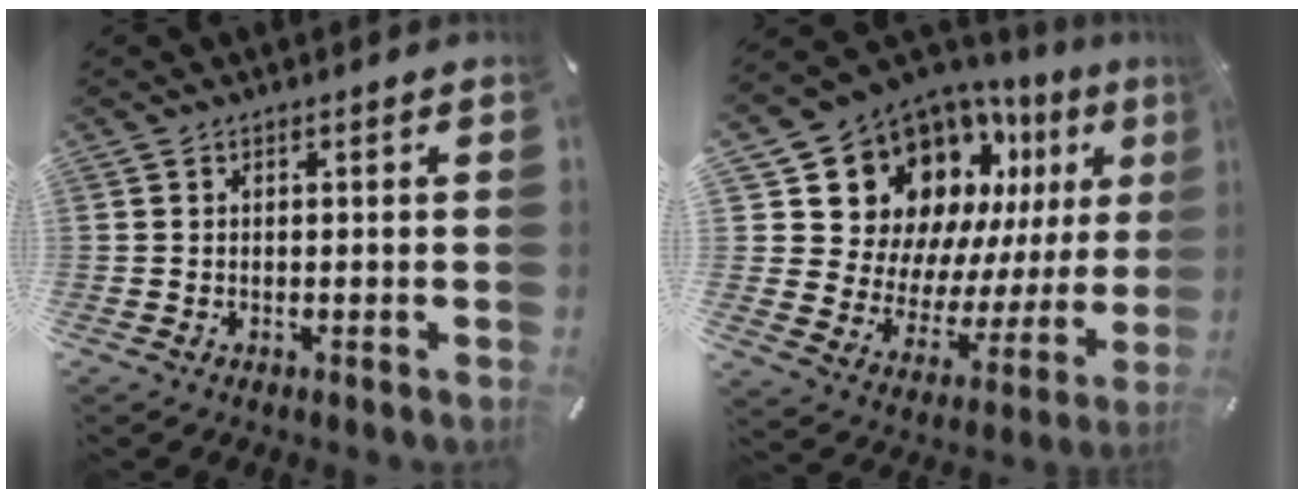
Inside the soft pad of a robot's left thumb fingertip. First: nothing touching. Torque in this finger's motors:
{"motor_torque": [1.06, 1.35, 1.99, -0.78, 0.26]}